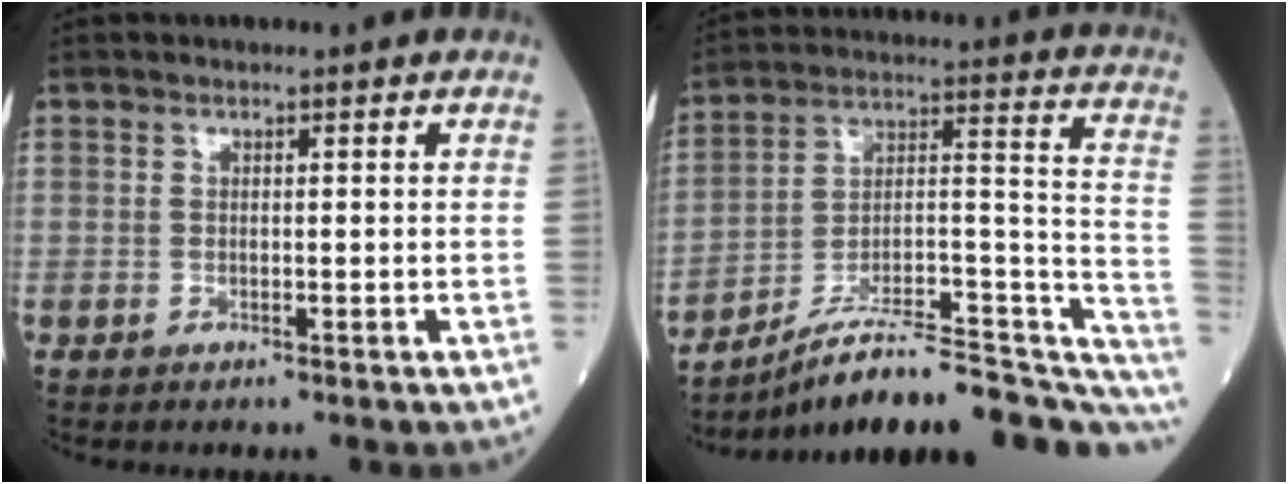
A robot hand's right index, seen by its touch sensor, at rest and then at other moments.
{"total": 23.2, "force": [-18.2, 4.6, 13.5], "torque": [-0.128, 0.051, -0.270]}